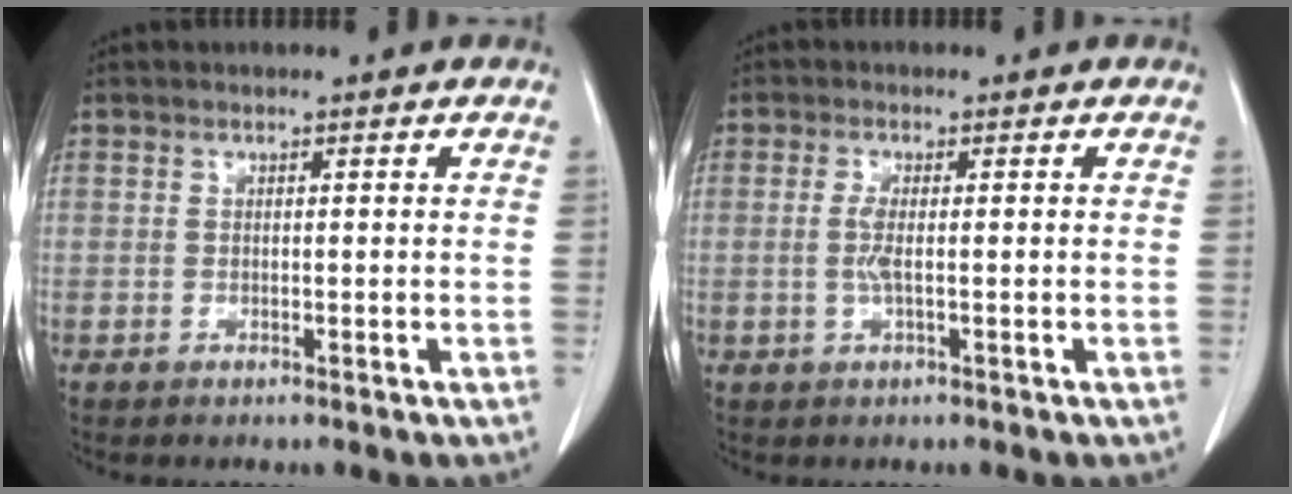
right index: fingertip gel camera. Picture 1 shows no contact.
{"total": 2.3, "force": [-0.2, 0.4, 2.3], "torque": [-0.055, -0.002, -0.004]}